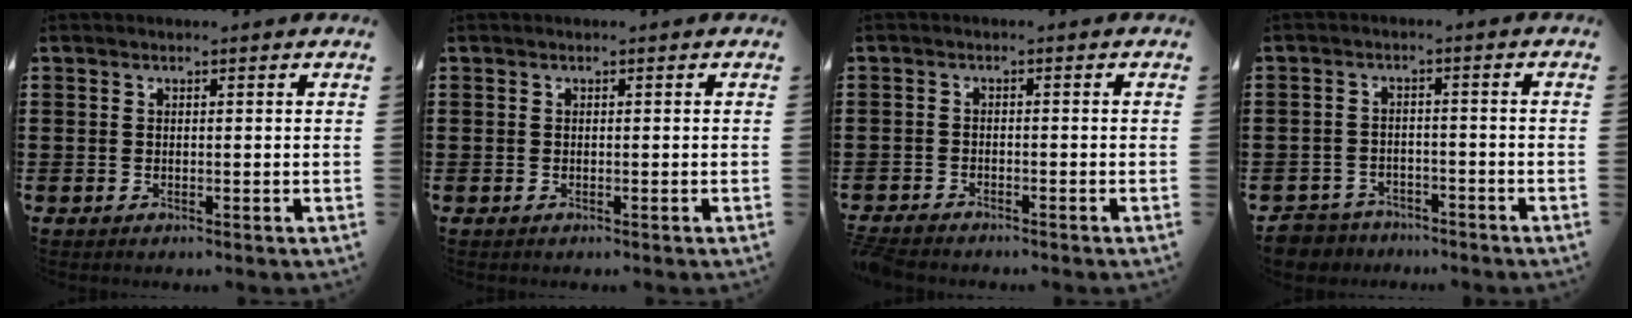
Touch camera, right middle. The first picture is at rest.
{"total": 0.0}
{"total": 1.9, "force": [-1.8, 0.3, 0.2], "torque": [-0.016, -0.002, -0.042]}
{"total": 3.7, "force": [-3.6, 0.8, -0.2], "torque": [-0.018, -0.005, -0.082]}